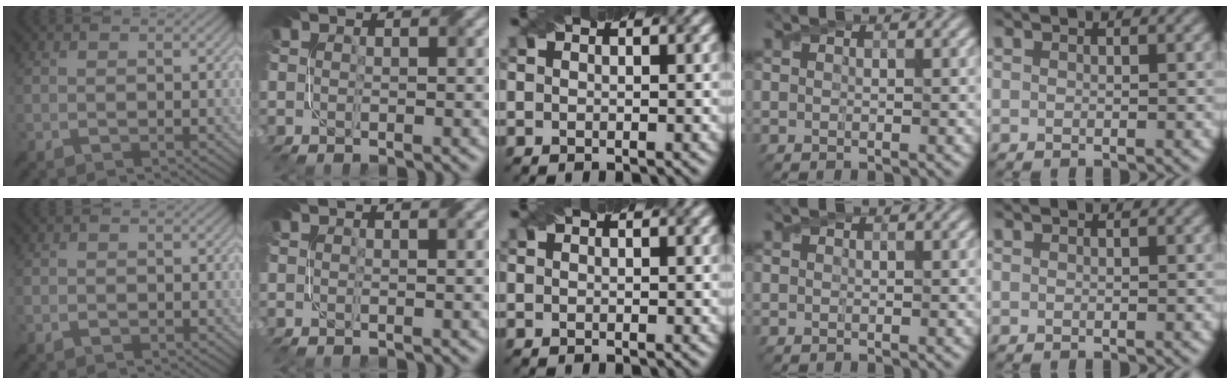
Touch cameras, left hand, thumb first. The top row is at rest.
{"thumb": {"total": 0.9, "force": [-0.4, 0.6, 0.5], "torque": [-0.010, -0.002, -0.006]}, "index": {"total": 0.9, "force": [0.7, 0.1, 0.7], "torque": [-0.009, 0.000, 0.009]}}